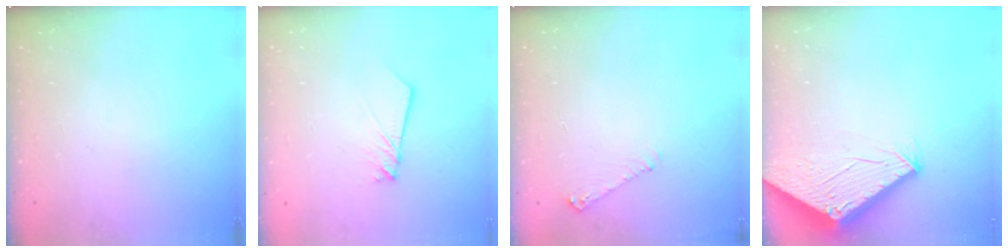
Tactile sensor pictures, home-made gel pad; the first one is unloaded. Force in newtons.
{"total": 2.7, "press": 2.6, "slide": 0.3}
{"total": 4.7, "press": 4.7, "slide": 0.7}
{"total": 2.8, "press": 2.8, "slide": 0.1}